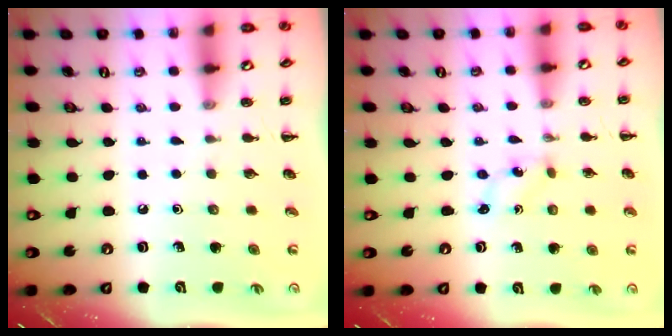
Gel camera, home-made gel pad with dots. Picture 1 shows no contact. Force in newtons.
{"total": 0.0}